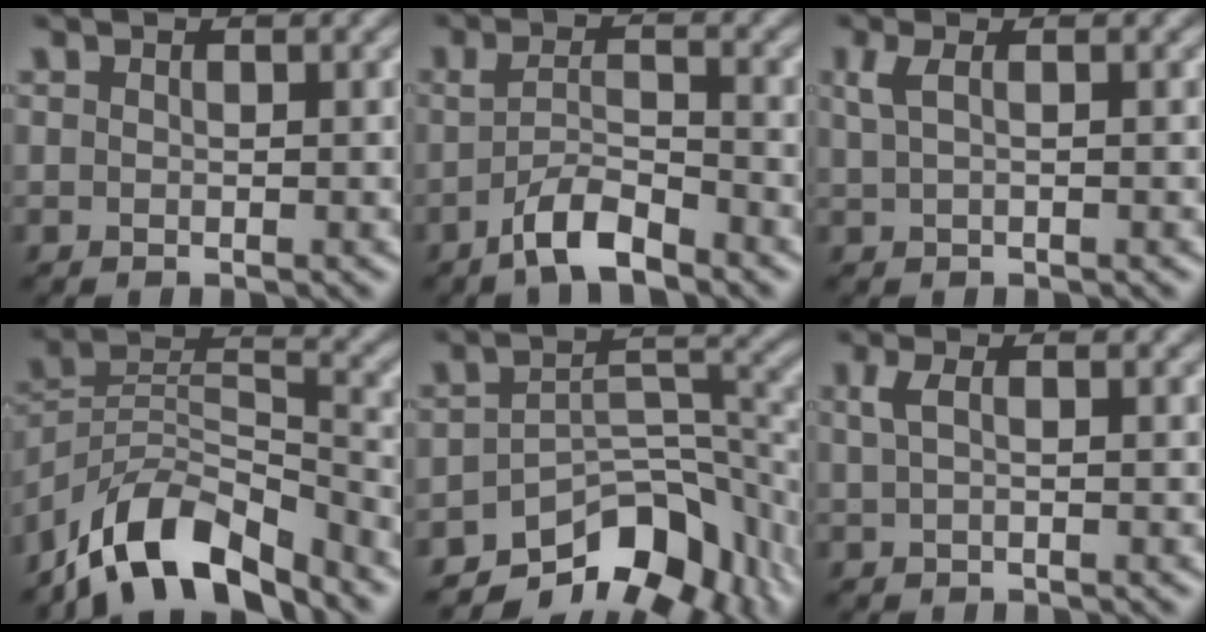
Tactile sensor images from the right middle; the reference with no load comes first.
{"total": 3.9, "force": [-2.4, 0.9, 2.9], "torque": [-0.056, 0.002, -0.050]}
{"total": 1.7, "force": [0.7, 0.6, 1.5], "torque": [-0.030, 0.003, 0.012]}
{"total": 10.5, "force": [-8.0, 3.9, 5.5], "torque": [-0.084, 0.005, -0.162]}
{"total": 9.6, "force": [-7.0, 4.2, 5.1], "torque": [-0.057, -0.011, -0.117]}
{"total": 1.4, "force": [0.4, 0.4, 1.3], "torque": [-0.030, 0.002, 0.007]}